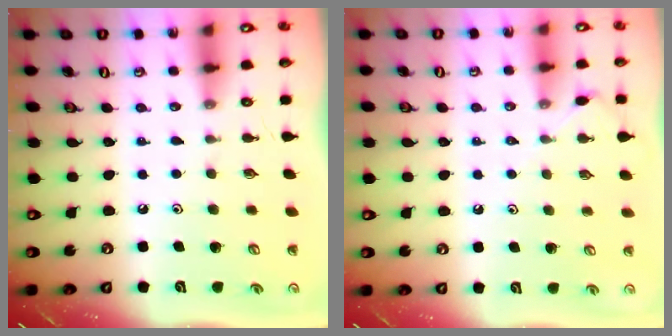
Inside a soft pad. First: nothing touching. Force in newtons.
{"total": 3.4, "press": 3.4, "slide": 0.7}